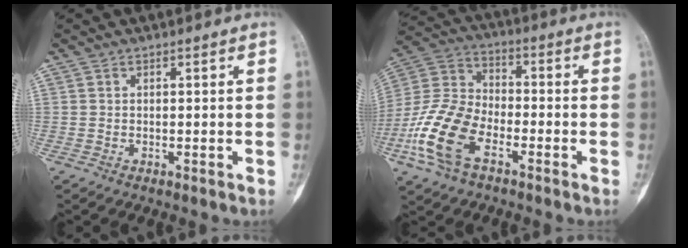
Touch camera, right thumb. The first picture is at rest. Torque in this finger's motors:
{"motor_torque": [0.38, 0.58, 1.59, -0.86, 0.46]}